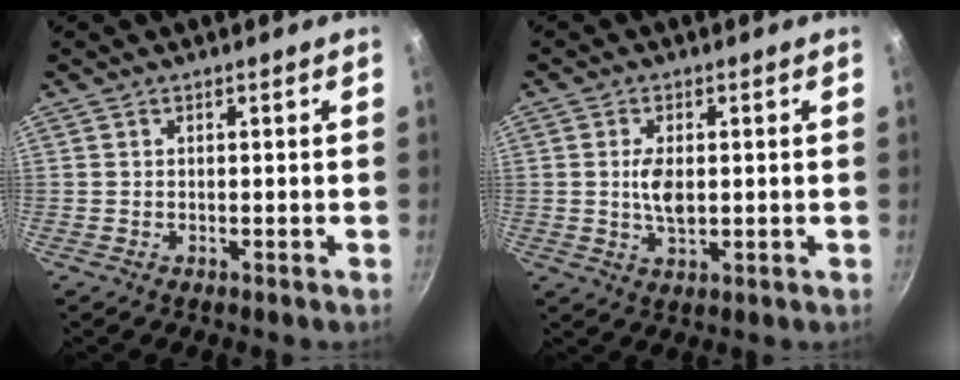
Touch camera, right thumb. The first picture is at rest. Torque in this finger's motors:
{"motor_torque": [0.32, 0.17, 1.01, 0.34, 0.28]}